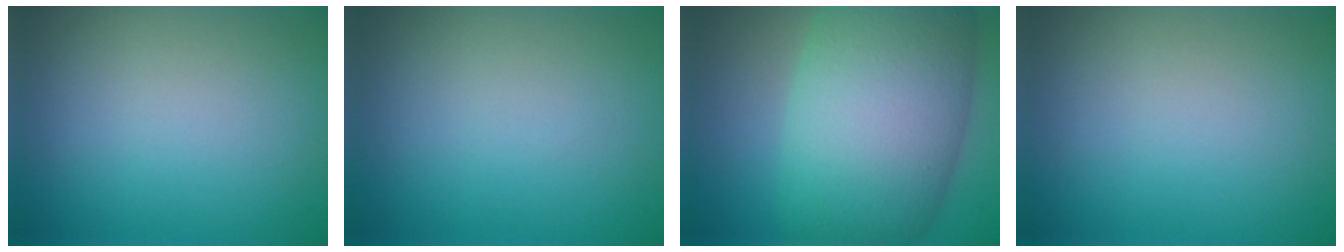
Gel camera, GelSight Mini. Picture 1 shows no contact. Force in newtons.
{"total": 0.0}
{"total": 13.1, "press": 13.1, "slide": 0.3}
{"total": 0.0}